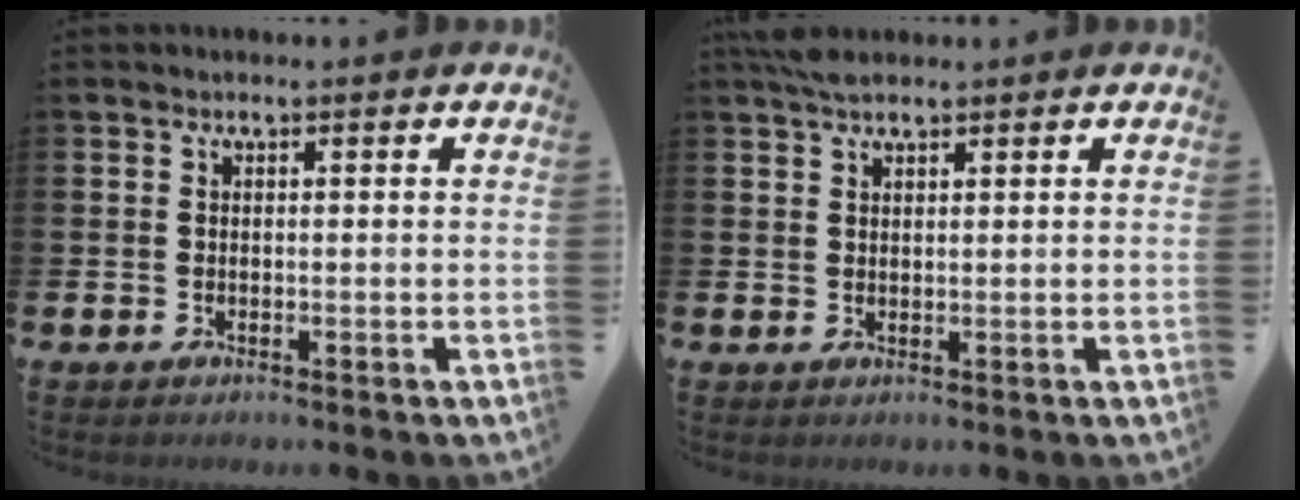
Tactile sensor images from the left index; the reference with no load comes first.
{"total": 2.8, "force": [2.4, 0.9, 1.1], "torque": [-0.014, -0.004, 0.042]}